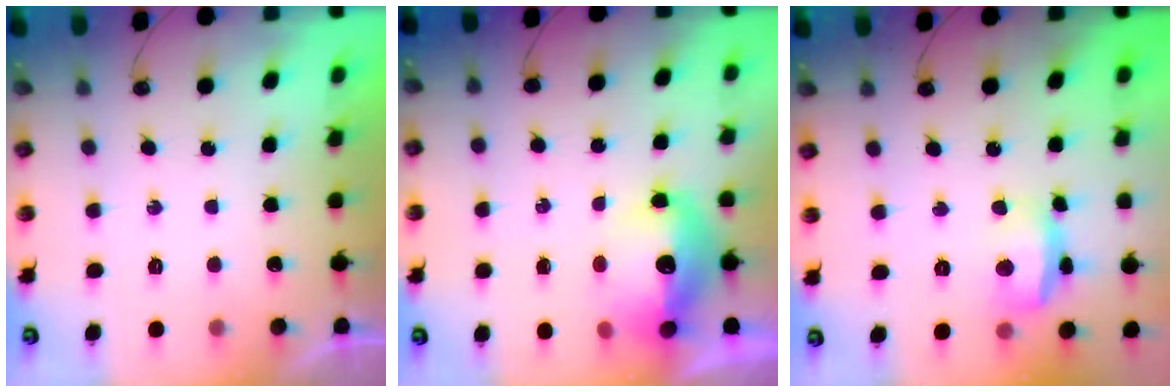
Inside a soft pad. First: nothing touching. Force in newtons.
{"total": 14.1, "press": 14.0, "slide": 1.2}
{"total": 10.8, "press": 10.7, "slide": 1.5}